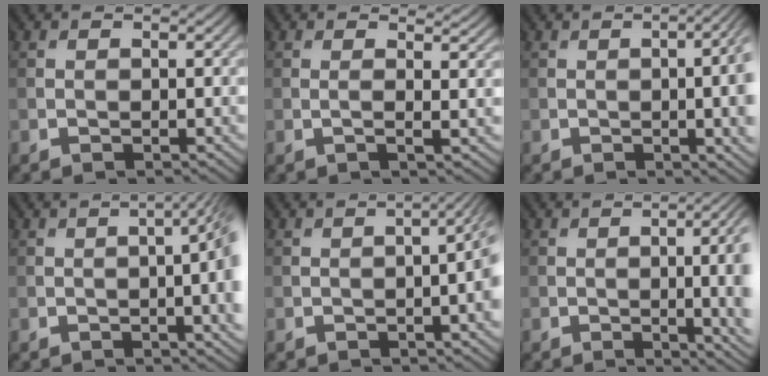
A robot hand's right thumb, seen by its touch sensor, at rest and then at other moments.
{"total": 2.6, "force": [0.7, 0.5, 2.4], "torque": [-0.036, 0.006, 0.011]}
{"total": 10.6, "force": [-1.0, 4.8, 9.4], "torque": [-0.092, -0.003, -0.004]}
{"total": 10.6, "force": [-1.0, 4.3, 9.7], "torque": [-0.103, 0.000, -0.016]}
{"total": 7.2, "force": [-0.9, 2.8, 6.6], "torque": [-0.069, -0.001, -0.011]}
{"total": 11.7, "force": [-1.1, 5.7, 10.2], "torque": [-0.090, 0.000, -0.008]}